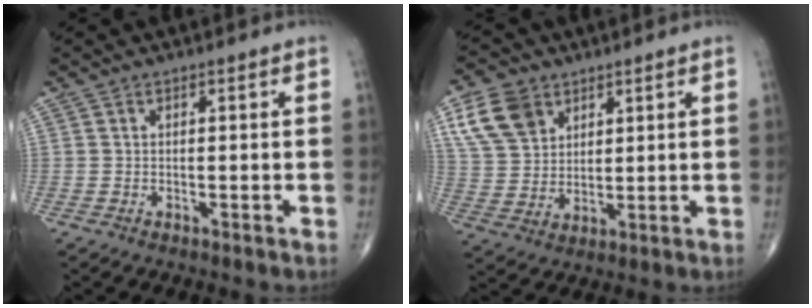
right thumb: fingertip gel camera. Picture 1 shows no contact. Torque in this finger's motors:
{"motor_torque": [-0.74, 0.83, 0.04, 0.00, 0.02]}